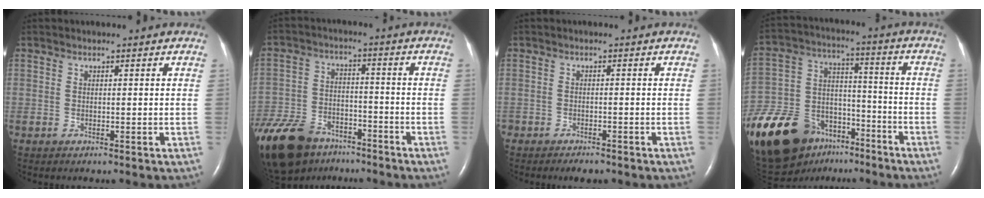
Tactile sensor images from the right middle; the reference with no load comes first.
{"total": 19.4, "force": [-14.0, 10.0, 8.8], "torque": [-0.249, -0.022, -0.235]}
{"total": 2.4, "force": [-2.0, 0.9, 1.0], "torque": [-0.018, -0.003, -0.026]}
{"total": 29.6, "force": [-19.1, 17.1, 14.8], "torque": [-0.408, -0.006, -0.325]}